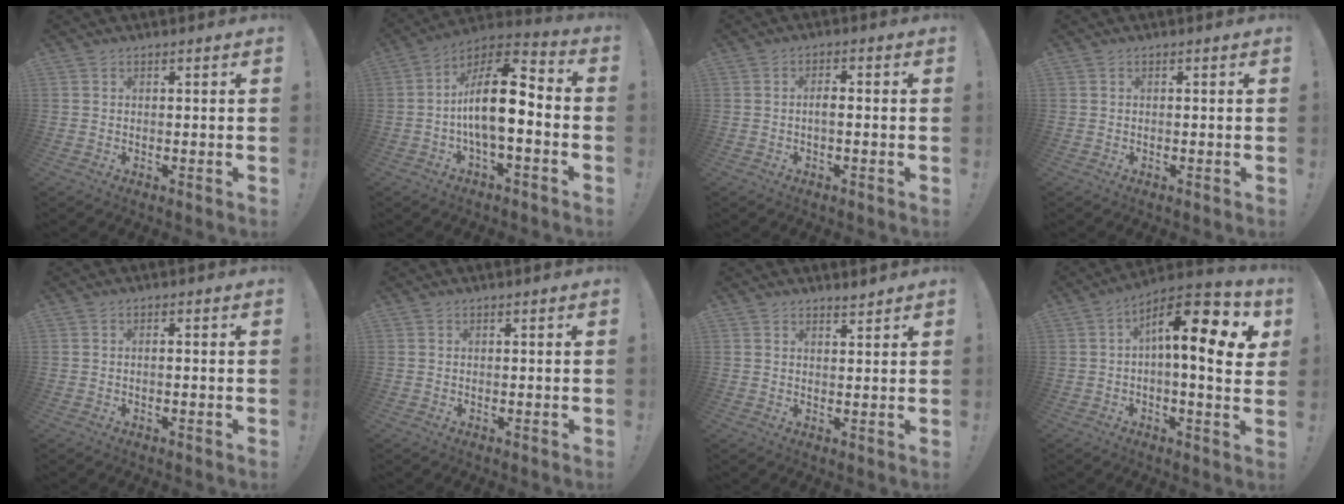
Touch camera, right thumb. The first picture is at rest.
{"total": 16.0, "force": [-1.2, 6.5, 14.6], "torque": [-0.253, 0.013, -0.020]}
{"total": 2.9, "force": [-0.8, 0.9, 2.7], "torque": [-0.058, 0.005, -0.016]}
{"total": 0.0}
{"total": 1.1, "force": [-0.6, 0.0, 1.0], "torque": [-0.022, 0.004, -0.010]}
{"total": 0.0}
{"total": 2.1, "force": [2.0, 0.4, 0.6], "torque": [-0.007, -0.013, 0.035]}
{"total": 16.2, "force": [4.9, 4.9, 14.6], "torque": [-0.231, -0.023, 0.069]}